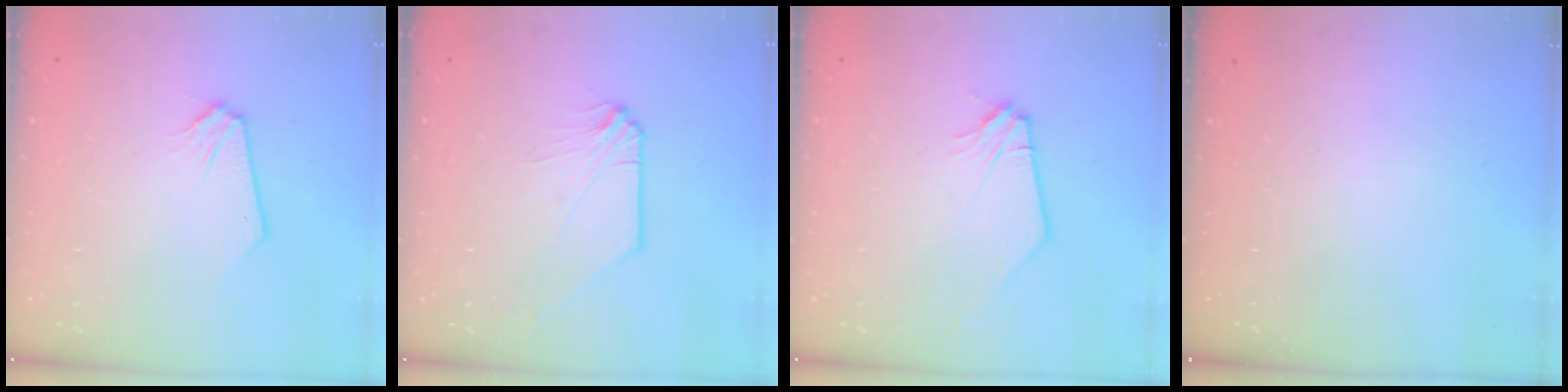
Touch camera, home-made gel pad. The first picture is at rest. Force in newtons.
{"total": 0.7, "press": 0.7, "slide": 0.0}
{"total": 0.8, "press": 0.8, "slide": 0.1}
{"total": 0.0}